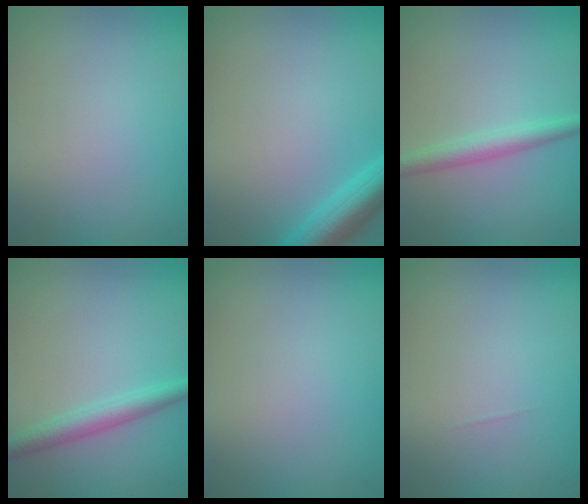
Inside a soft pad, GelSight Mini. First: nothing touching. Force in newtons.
{"total": 4.3, "press": 4.3, "slide": 0.3}
{"total": 2.4, "press": 2.4, "slide": 0.1}
{"total": 2.7, "press": 2.7, "slide": 0.1}
{"total": 0.0}
{"total": 0.0}